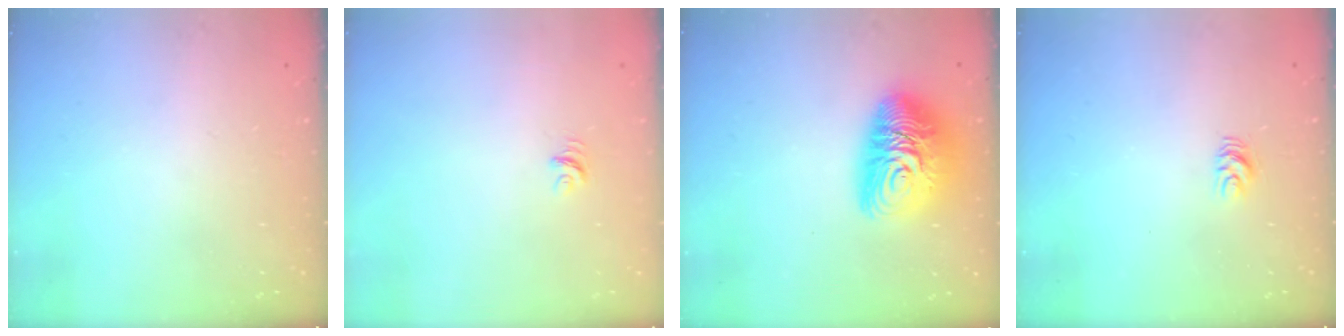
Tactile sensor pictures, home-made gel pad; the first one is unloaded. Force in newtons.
{"total": 3.5, "press": 3.5, "slide": 0.1}
{"total": 13.9, "press": 13.9, "slide": 1.1}
{"total": 5.1, "press": 5.1, "slide": 0.5}